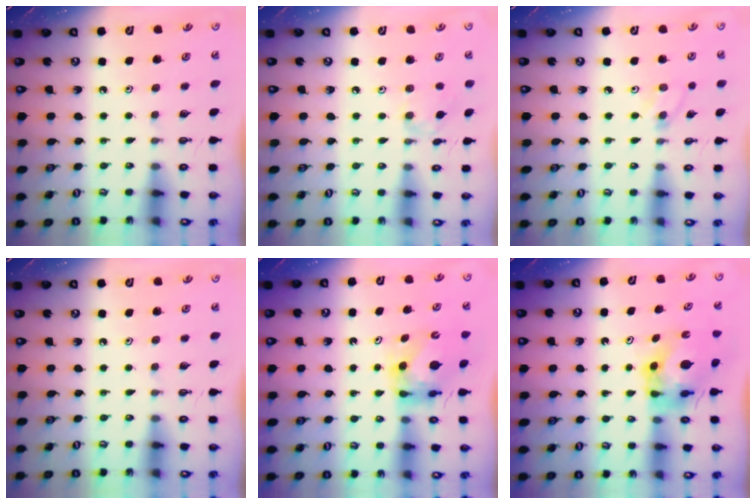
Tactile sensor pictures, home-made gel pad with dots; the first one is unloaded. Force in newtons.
{"total": 5.9, "press": 5.9, "slide": 0.7}
{"total": 3.0, "press": 3.0, "slide": 0.4}
{"total": 0.0}
{"total": 6.2, "press": 6.1, "slide": 0.8}
{"total": 6.6, "press": 6.6, "slide": 0.7}